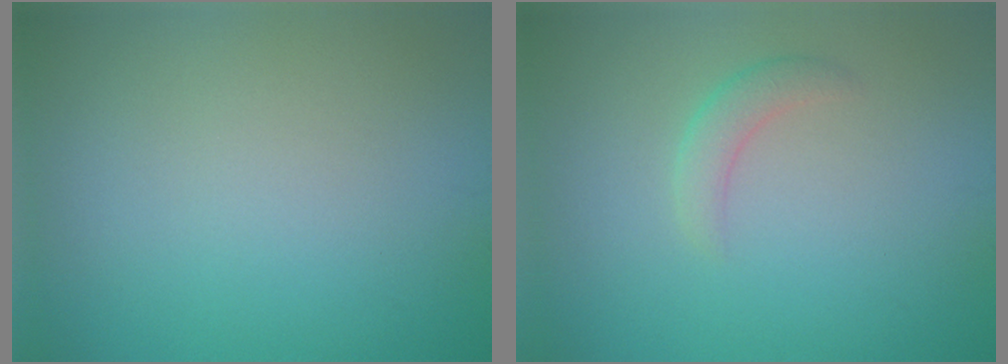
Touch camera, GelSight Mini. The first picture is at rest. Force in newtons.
{"total": 1.7, "press": 1.7, "slide": 0.1}